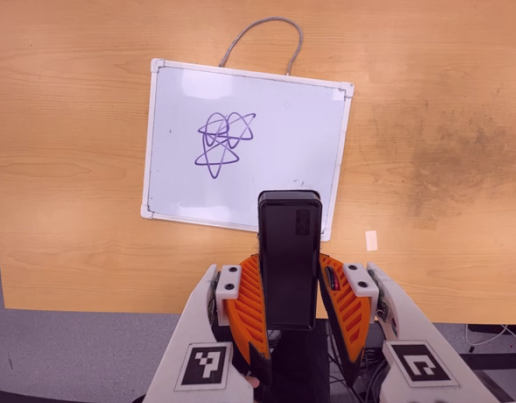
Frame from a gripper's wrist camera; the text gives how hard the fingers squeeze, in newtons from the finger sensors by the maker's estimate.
{"total": 4.4, "left": 3.2, "right": 5.7}